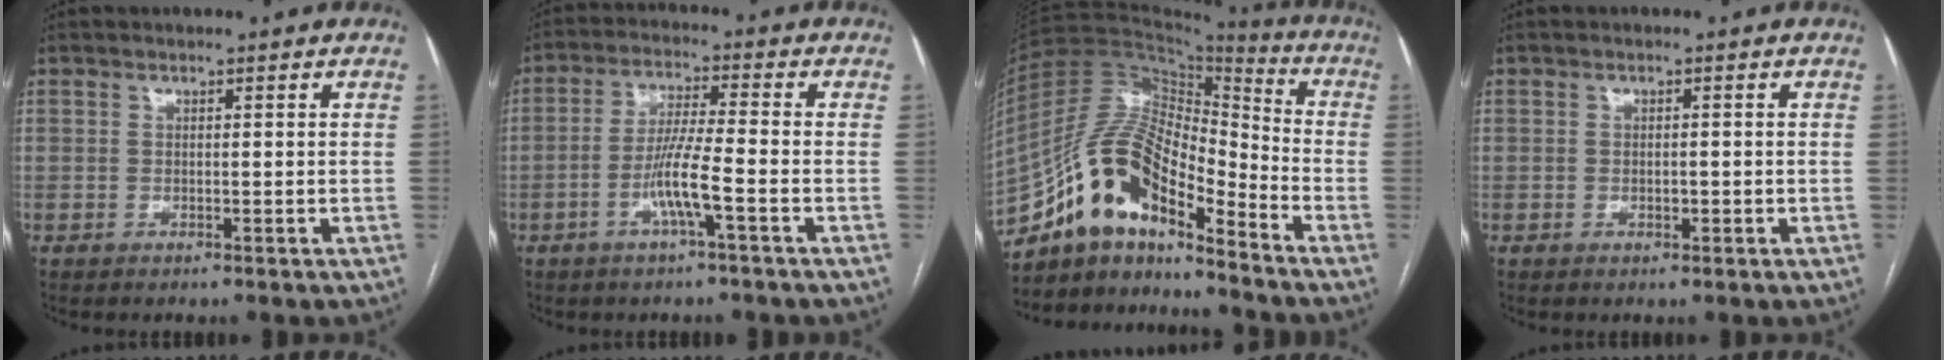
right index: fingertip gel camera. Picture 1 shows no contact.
{"total": 7.0, "force": [-2.7, -0.2, 6.5], "torque": [-0.129, 0.001, -0.053]}
{"total": 15.2, "force": [-11.0, 4.5, 9.3], "torque": [-0.170, 0.041, -0.198]}
{"total": 1.2, "force": [-0.3, 0.5, 1.0], "torque": [-0.019, 0.000, -0.003]}